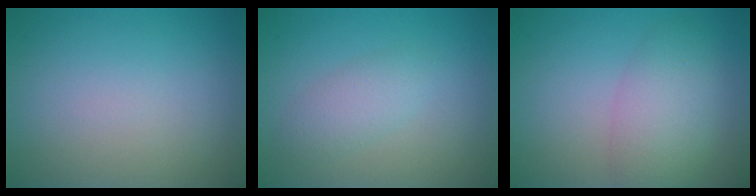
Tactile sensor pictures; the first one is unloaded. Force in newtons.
{"total": 2.2, "press": 2.2, "slide": 0.1}
{"total": 4.5, "press": 4.5, "slide": 0.1}